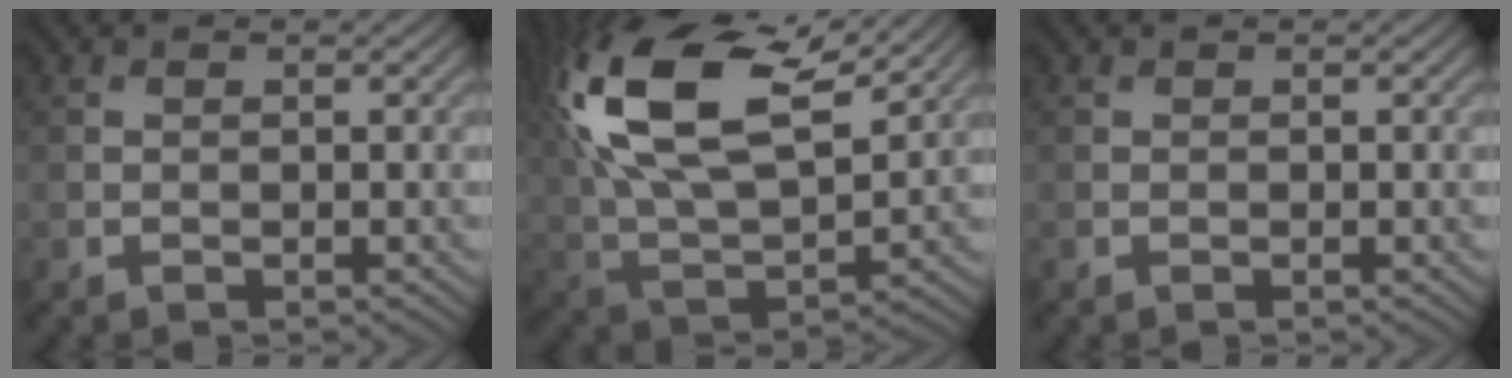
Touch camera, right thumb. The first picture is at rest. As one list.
[{"total": 17.8, "force": [7.9, 8.6, 13.5], "torque": [-0.309, 0.029, 0.139]}, {"total": 0.0}]